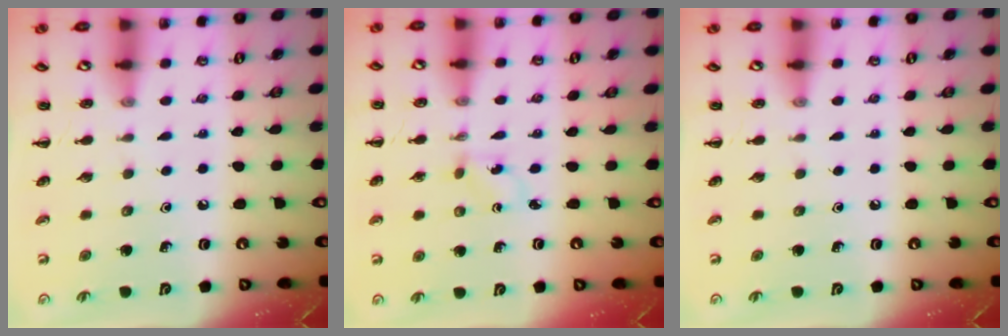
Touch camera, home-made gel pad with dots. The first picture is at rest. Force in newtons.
{"total": 1.2, "press": 1.1, "slide": 0.5}
{"total": 0.0}